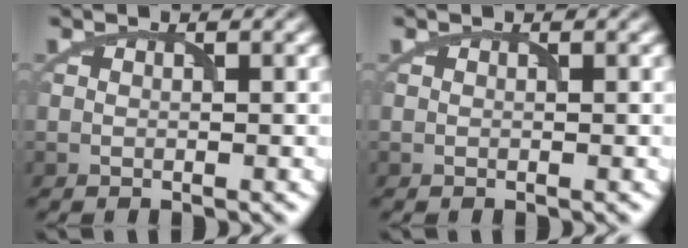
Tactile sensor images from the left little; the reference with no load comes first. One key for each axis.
{"total": 0.0}